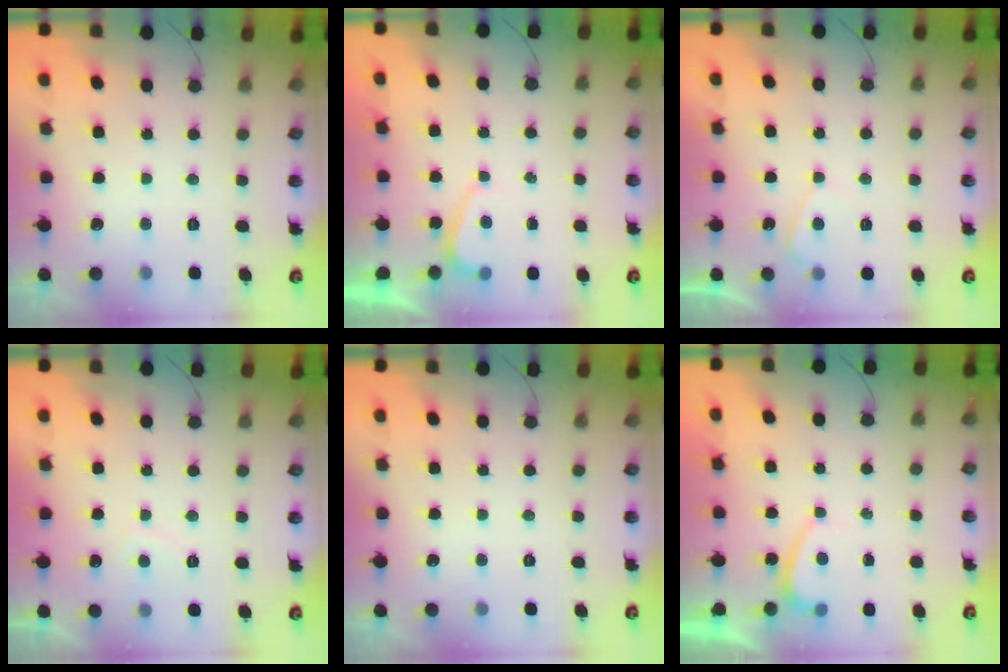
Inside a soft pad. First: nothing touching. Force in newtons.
{"total": 0.6, "press": 0.4, "slide": 0.5}
{"total": 0.7, "press": 0.4, "slide": 0.5}
{"total": 1.7, "press": 1.5, "slide": 0.7}
{"total": 0.0}
{"total": 1.1, "press": 0.9, "slide": 0.6}